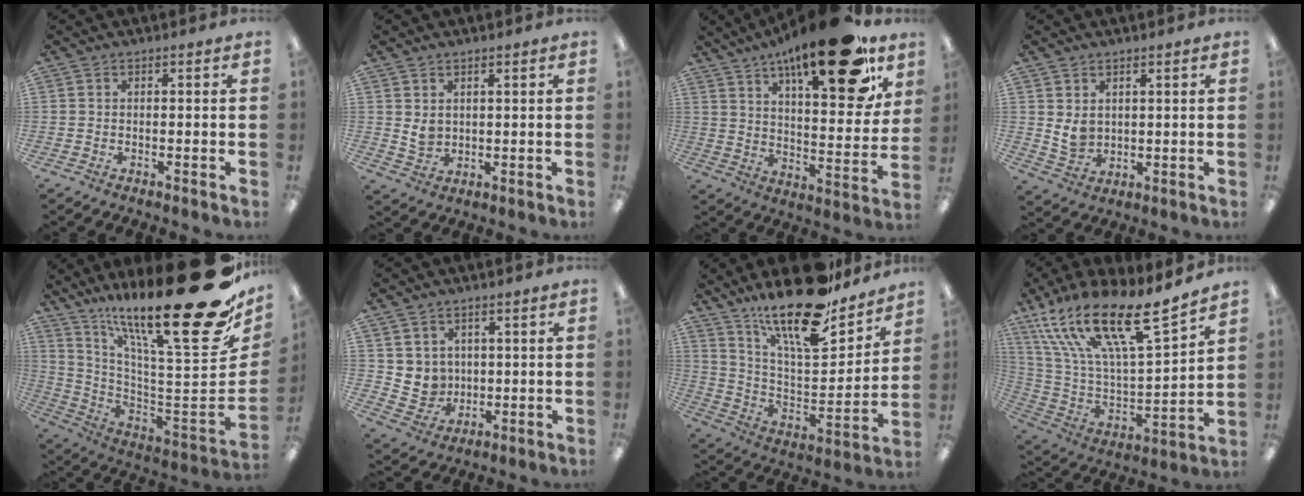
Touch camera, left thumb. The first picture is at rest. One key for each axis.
{"total": 3.7, "fx": 1.8, "fy": 2.8, "fz": 1.6, "tx": -0.019, "ty": -0.007, "tz": 0.032}
{"total": 23.9, "fx": 15.8, "fy": 7.7, "fz": 16.2, "tx": -0.234, "ty": -0.092, "tz": 0.254}
{"total": 5.0, "fx": 2.2, "fy": 3.9, "fz": 2.3, "tx": -0.041, "ty": -0.009, "tz": 0.040}
{"total": 29.0, "fx": 18.2, "fy": 6.5, "fz": 21.6, "tx": -0.288, "ty": -0.147, "tz": 0.300}
{"total": 5.8, "fx": 3.0, "fy": 5.0, "fz": -0.2, "tx": -0.006, "ty": -0.018, "tz": 0.060}
{"total": 22.0, "fx": 17.1, "fy": 6.4, "fz": 12.2, "tx": -0.212, "ty": -0.115, "tz": 0.290}
{"total": 22.6, "fx": 15.5, "fy": 6.3, "fz": 15.1, "tx": -0.267, "ty": -0.095, "tz": 0.268}